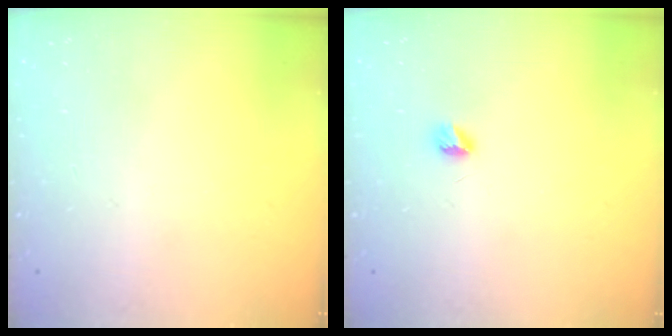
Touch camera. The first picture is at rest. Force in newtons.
{"total": 3.8, "press": 3.7, "slide": 0.5}